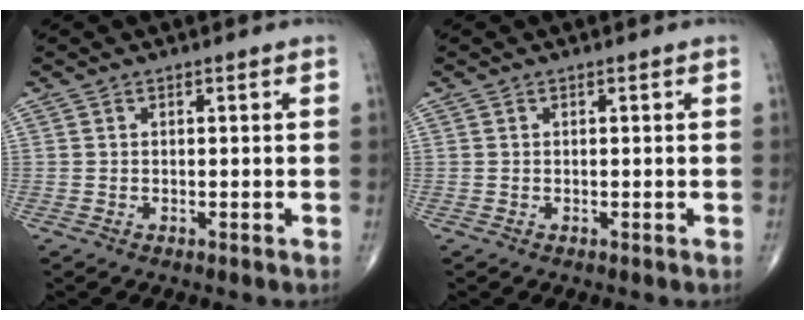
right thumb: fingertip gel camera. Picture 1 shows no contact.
{"total": 0.0}